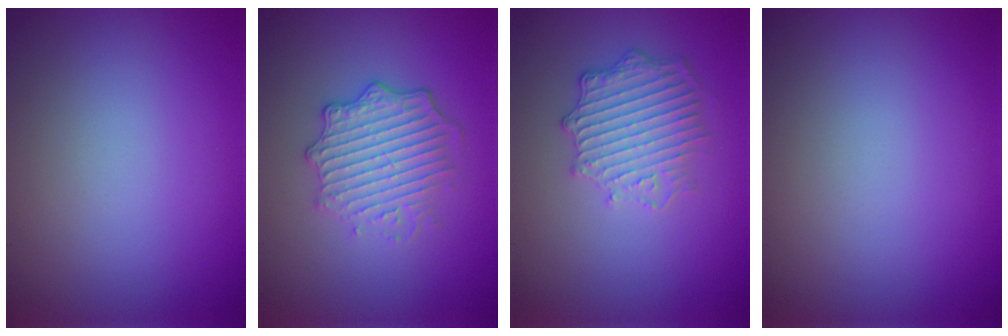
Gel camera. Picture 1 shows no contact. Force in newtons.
{"total": 4.5, "press": 3.5, "slide": 2.9}
{"total": 3.8, "press": 3.5, "slide": 1.6}
{"total": 0.0}